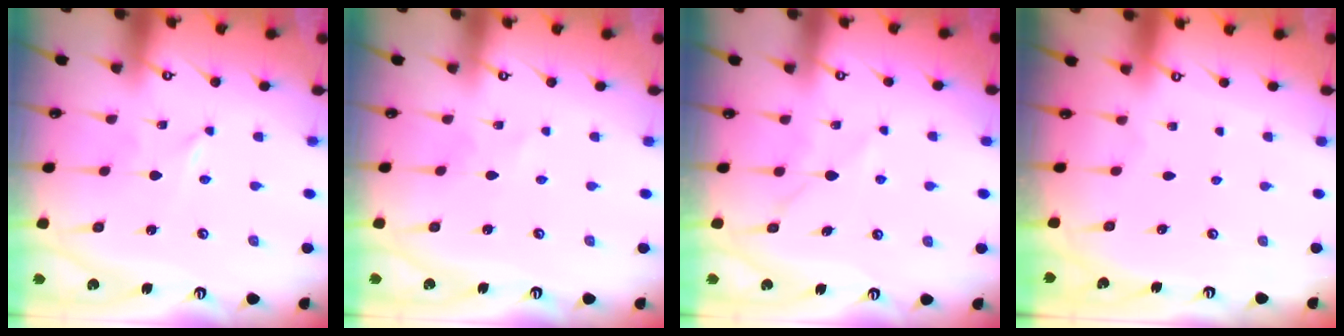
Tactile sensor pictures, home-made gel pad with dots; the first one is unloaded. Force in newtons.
{"total": 1.0, "press": 1.0, "slide": 0.1}
{"total": 5.0, "press": 5.0, "slide": 0.4}
{"total": 0.0}